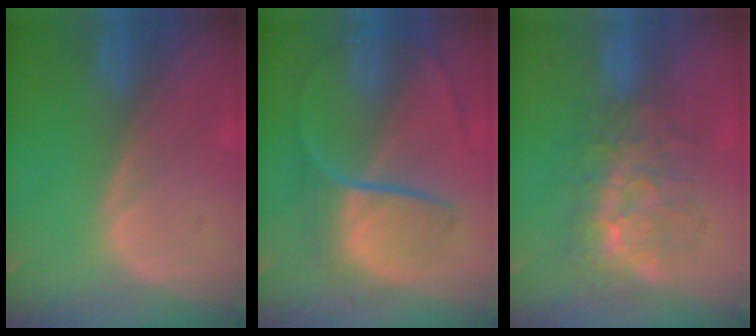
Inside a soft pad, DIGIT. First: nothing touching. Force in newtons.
{"total": 8.8, "press": 7.5, "slide": 4.7}
{"total": 8.8, "press": 7.5, "slide": 4.5}